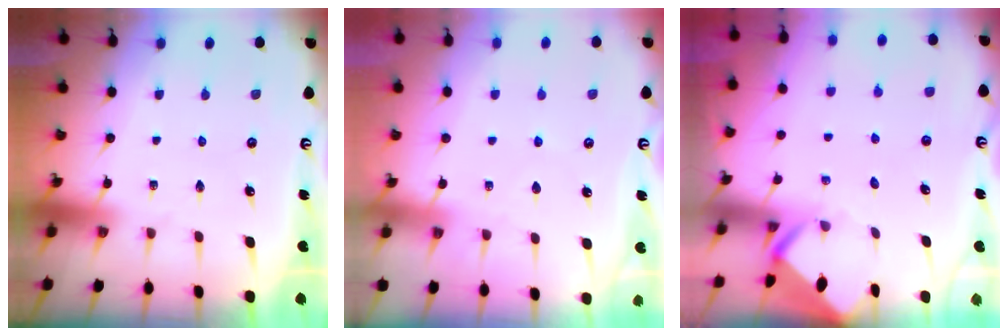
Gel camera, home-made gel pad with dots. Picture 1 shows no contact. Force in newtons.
{"total": 3.7, "press": 3.7, "slide": 0.5}
{"total": 3.4, "press": 3.4, "slide": 0.2}